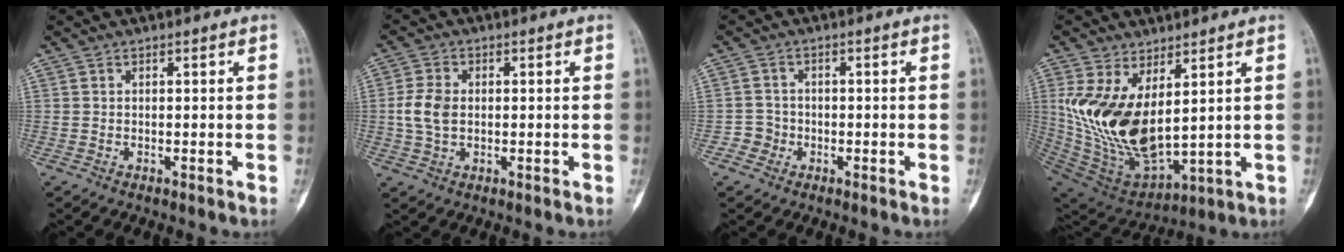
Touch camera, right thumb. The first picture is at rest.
{"total": 6.0, "force": [0.2, 4.0, 4.4], "torque": [-0.096, 0.004, 0.004]}
{"total": 2.5, "force": [-1.0, 2.3, -0.1], "torque": [0.017, 0.009, -0.023]}
{"total": 18.1, "force": [4.0, 9.2, 15.1], "torque": [-0.293, -0.038, 0.103]}